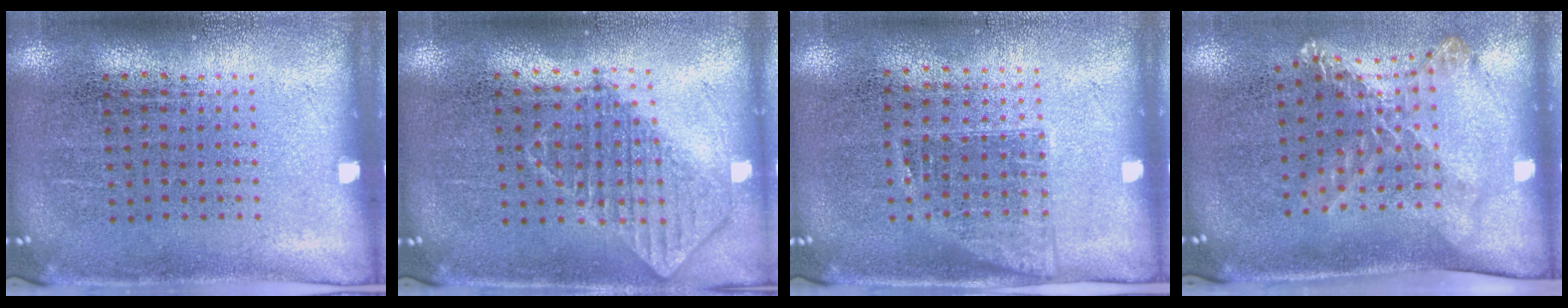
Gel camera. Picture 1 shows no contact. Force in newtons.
{"total": 0.8, "press": 0.8, "slide": 0.0}
{"total": 1.2, "press": 1.0, "slide": 0.7}
{"total": 1.7, "press": 1.3, "slide": 1.1}